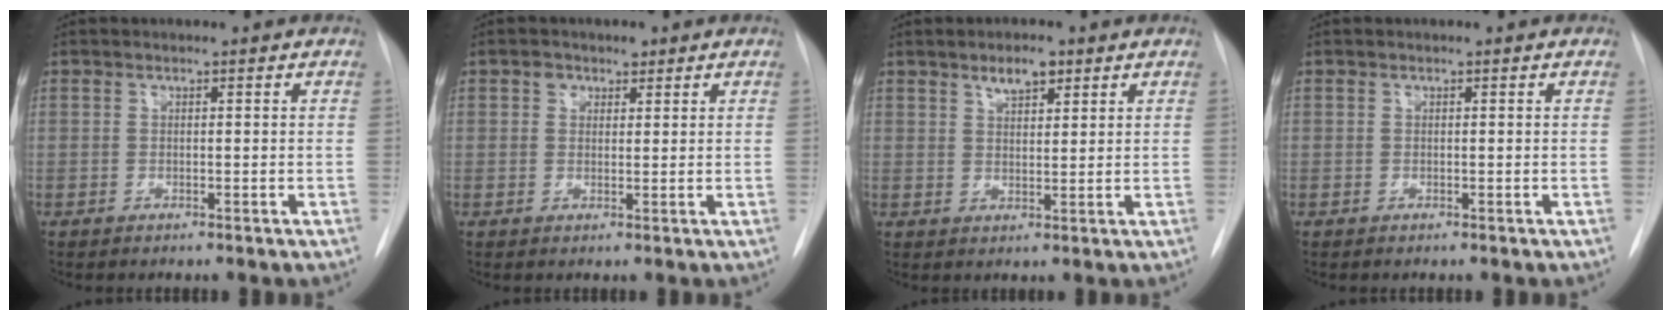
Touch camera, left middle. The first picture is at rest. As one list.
[{"total": 2.1, "force": [1.2, 1.7, 0.6], "torque": [-0.007, 0.004, 0.014]}, {"total": 3.7, "force": [2.4, 1.4, 2.4], "torque": [-0.042, 0.002, 0.041]}, {"total": 0.0}]